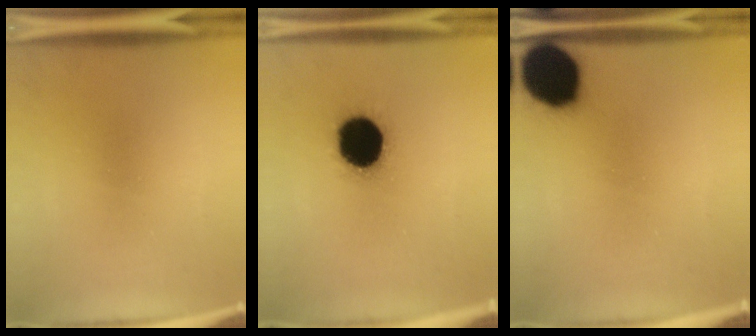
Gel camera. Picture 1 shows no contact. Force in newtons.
{"total": 19.6}
{"total": 17.8}